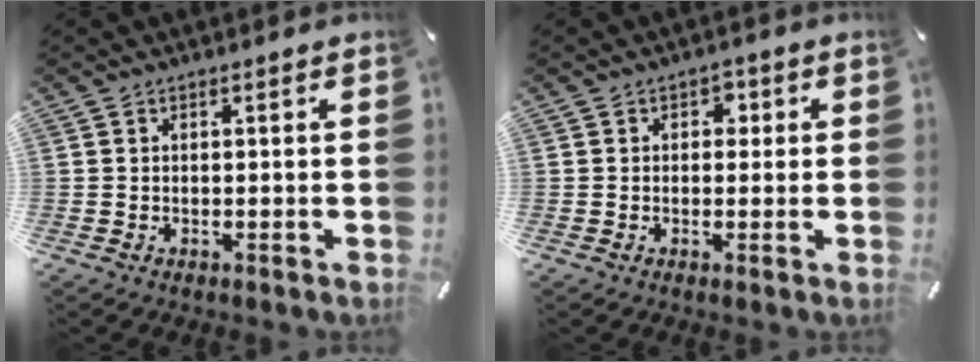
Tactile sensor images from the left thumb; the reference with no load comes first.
{"total": 2.1, "force": [0.0, 1.8, 1.1], "torque": [-0.007, 0.002, -0.007]}